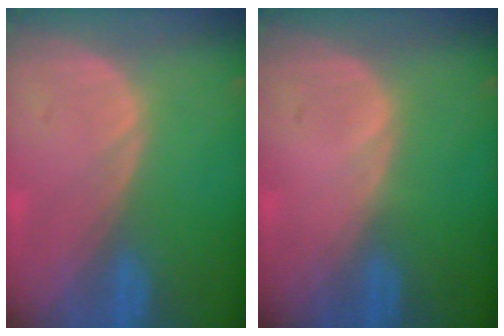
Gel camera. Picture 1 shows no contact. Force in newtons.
{"total": 0.0}